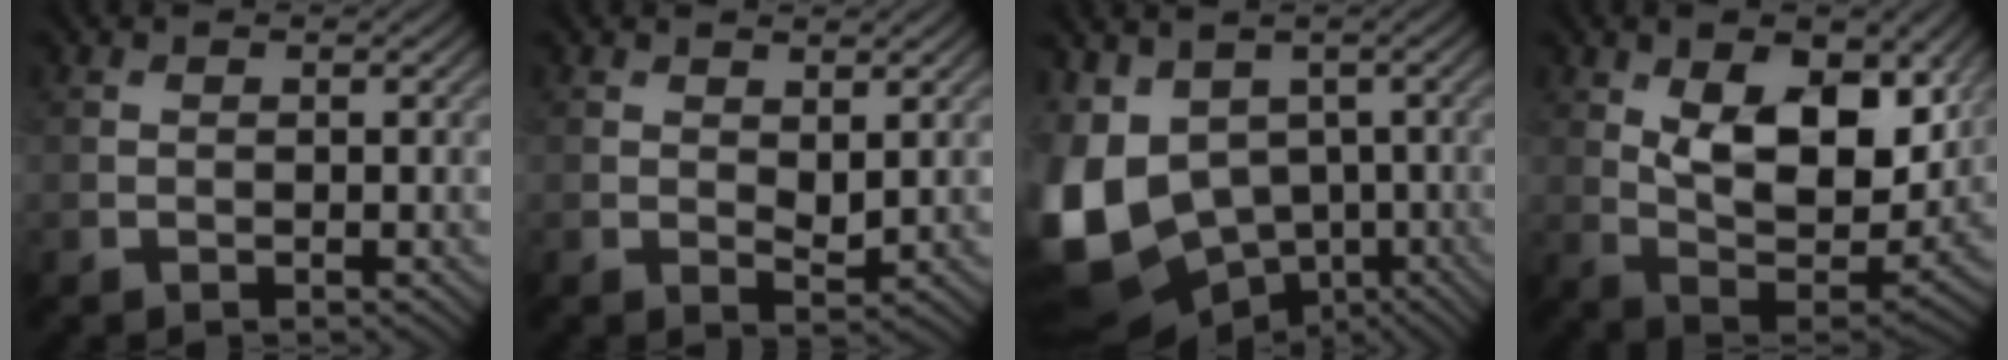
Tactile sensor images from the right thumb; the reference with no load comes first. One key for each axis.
{"total": 1.9, "fx": 0.8, "fy": 0.9, "fz": 1.5, "tx": -0.027, "ty": -0.007, "tz": 0.016}
{"total": 16.3, "fx": -2.2, "fy": 12.9, "fz": 9.6, "tx": -0.271, "ty": -0.037, "tz": -0.017}
{"total": 12.5, "fx": 4.3, "fy": 6.3, "fz": 9.9, "tx": -0.180, "ty": -0.020, "tz": 0.078}